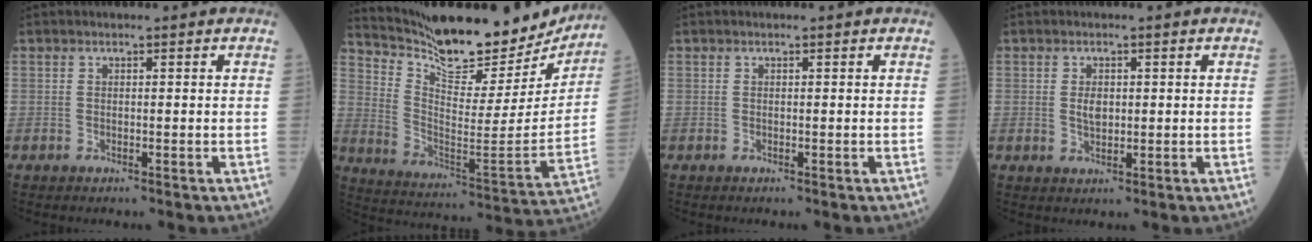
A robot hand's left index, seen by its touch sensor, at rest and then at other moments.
{"total": 22.6, "force": [20.3, 5.4, 8.3], "torque": [-0.145, -0.044, 0.299]}
{"total": 0.0}
{"total": 2.2, "force": [0.2, 1.3, 1.7], "torque": [-0.033, -0.001, 0.006]}